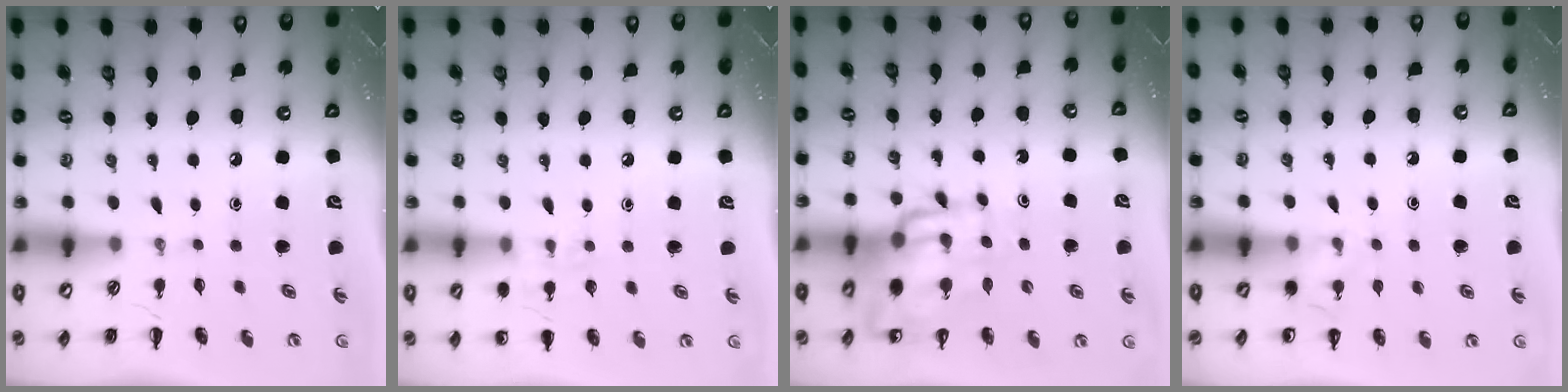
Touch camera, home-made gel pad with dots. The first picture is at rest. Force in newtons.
{"total": 5.9, "press": 5.7, "slide": 1.5}
{"total": 15.3, "press": 14.7, "slide": 4.2}
{"total": 6.3, "press": 6.0, "slide": 2.1}